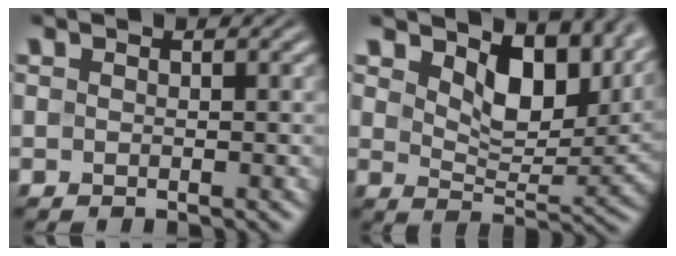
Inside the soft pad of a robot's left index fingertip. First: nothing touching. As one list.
[{"total": 8.1, "force": [4.2, 4.3, 5.4], "torque": [-0.084, -0.017, 0.069]}]